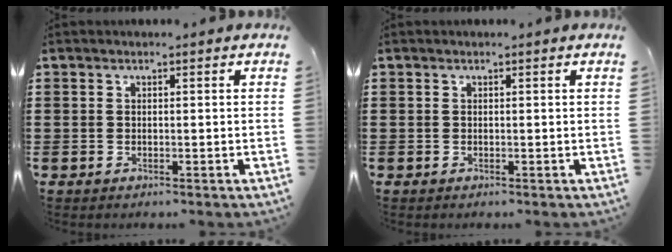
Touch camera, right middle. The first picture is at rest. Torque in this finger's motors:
{"motor_torque": [0.31, -0.20, -0.03, 0.01]}